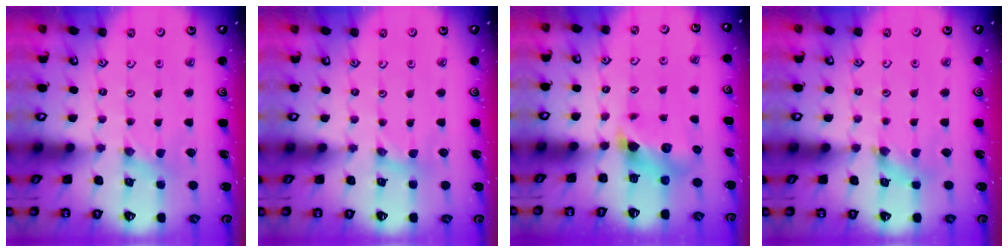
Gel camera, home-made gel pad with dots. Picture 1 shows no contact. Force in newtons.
{"total": 0.6, "press": 0.6, "slide": 0.2}
{"total": 7.2, "press": 7.2, "slide": 0.4}
{"total": 2.1, "press": 2.1, "slide": 0.4}